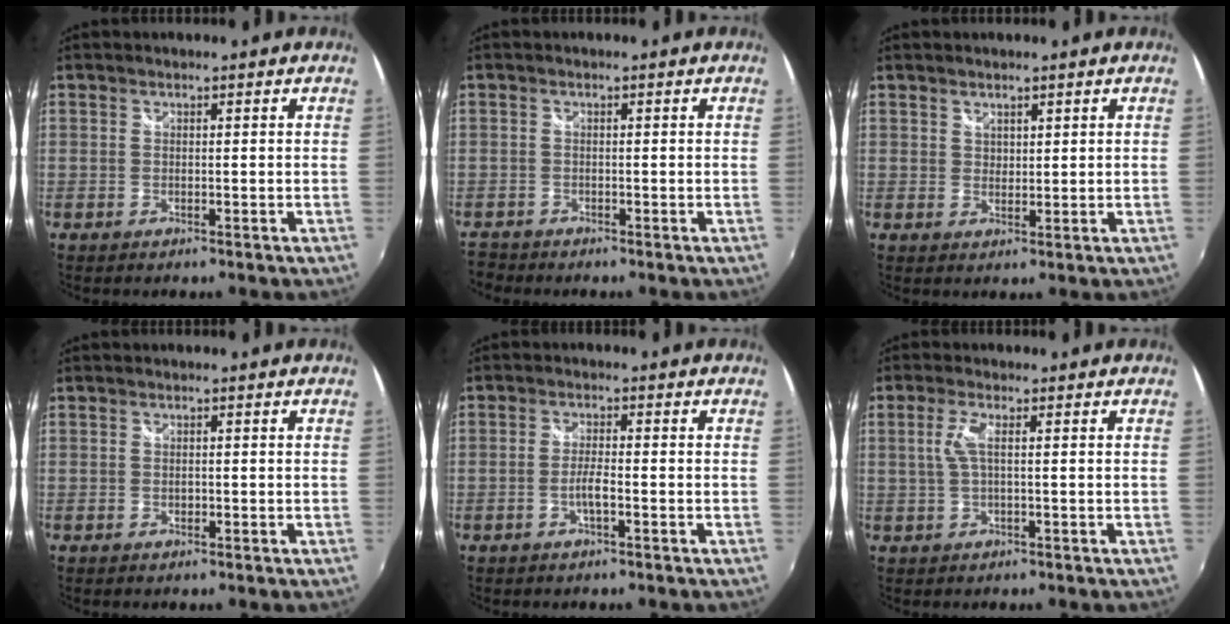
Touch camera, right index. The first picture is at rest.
{"total": 2.7, "force": [-2.3, 1.4, 0.0], "torque": [-0.008, -0.003, -0.047]}
{"total": 1.8, "force": [1.4, 1.1, 0.4], "torque": [0.003, 0.002, 0.024]}
{"total": 0.6, "force": [-0.2, 0.6, 0.2], "torque": [-0.003, -0.001, -0.003]}
{"total": 2.7, "force": [-1.2, 0.3, 2.5], "torque": [-0.050, -0.001, -0.023]}
{"total": 3.2, "force": [0.2, 0.4, 3.1], "torque": [-0.067, 0.001, 0.008]}